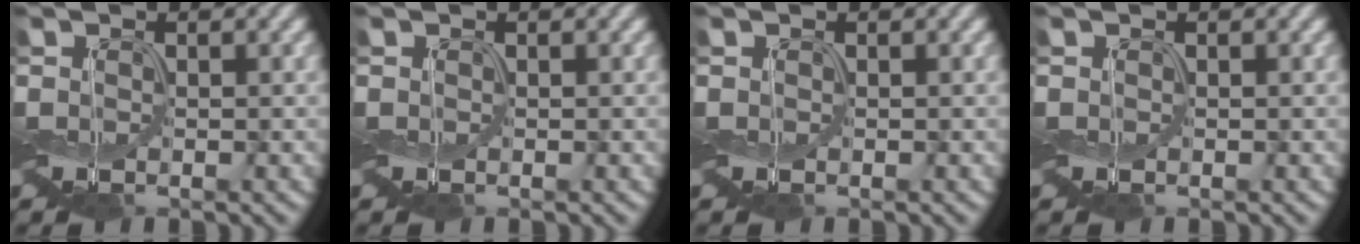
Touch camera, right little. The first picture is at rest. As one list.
[{"total": 0.0}, {"total": 0.0}, {"total": 0.0}]